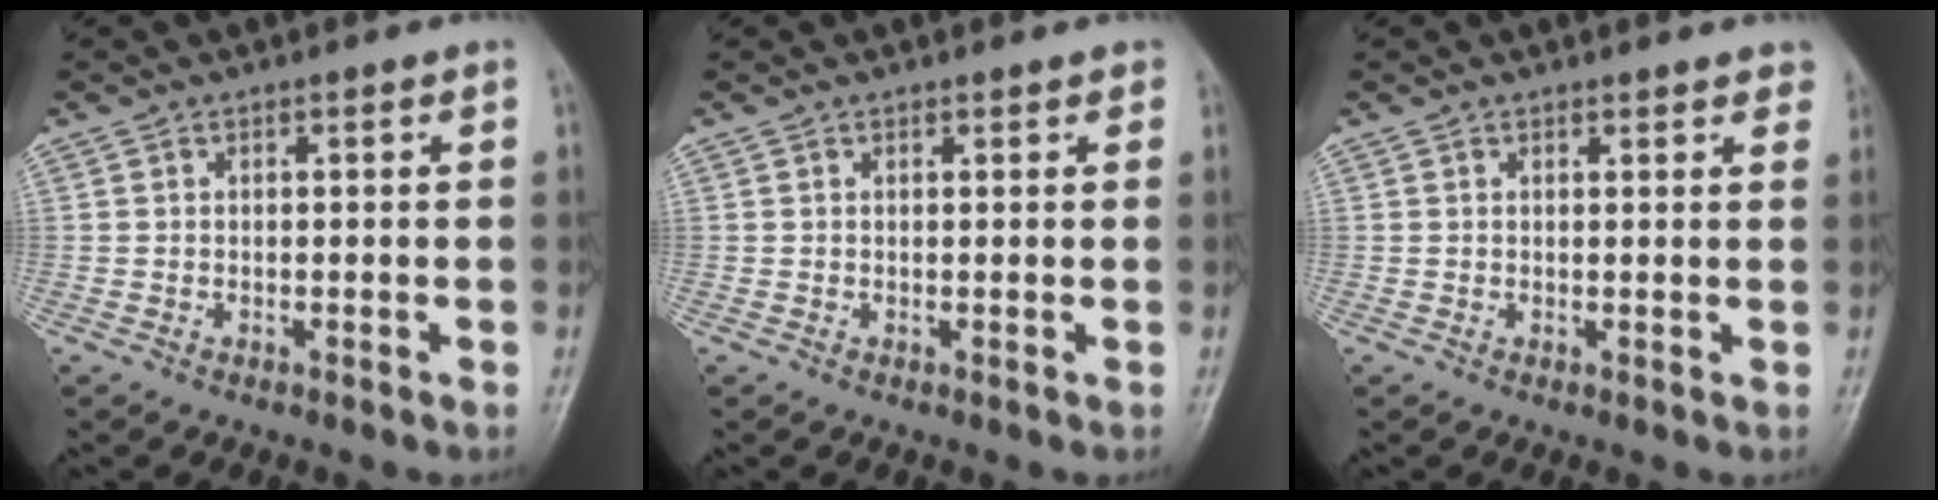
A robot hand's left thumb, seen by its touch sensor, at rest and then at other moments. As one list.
[{"total": 1.1, "force": [0.8, 0.5, 0.5], "torque": [-0.004, -0.003, 0.007]}, {"total": 3.2, "force": [2.7, 1.1, 1.4], "torque": [0.005, -0.003, 0.024]}]